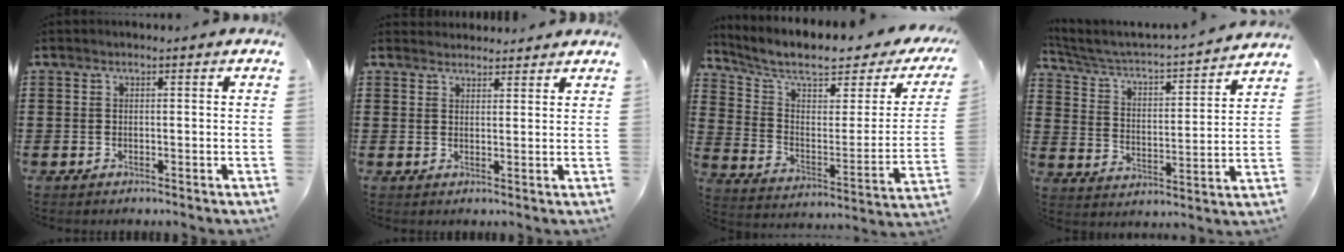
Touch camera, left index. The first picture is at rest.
{"total": 2.2, "force": [2.2, 0.4, -0.2], "torque": [-0.001, -0.001, 0.043]}
{"total": 7.7, "force": [6.0, 1.9, 4.4], "torque": [-0.106, -0.042, 0.099]}
{"total": 2.8, "force": [2.5, 0.3, 1.1], "torque": [-0.041, -0.033, 0.028]}